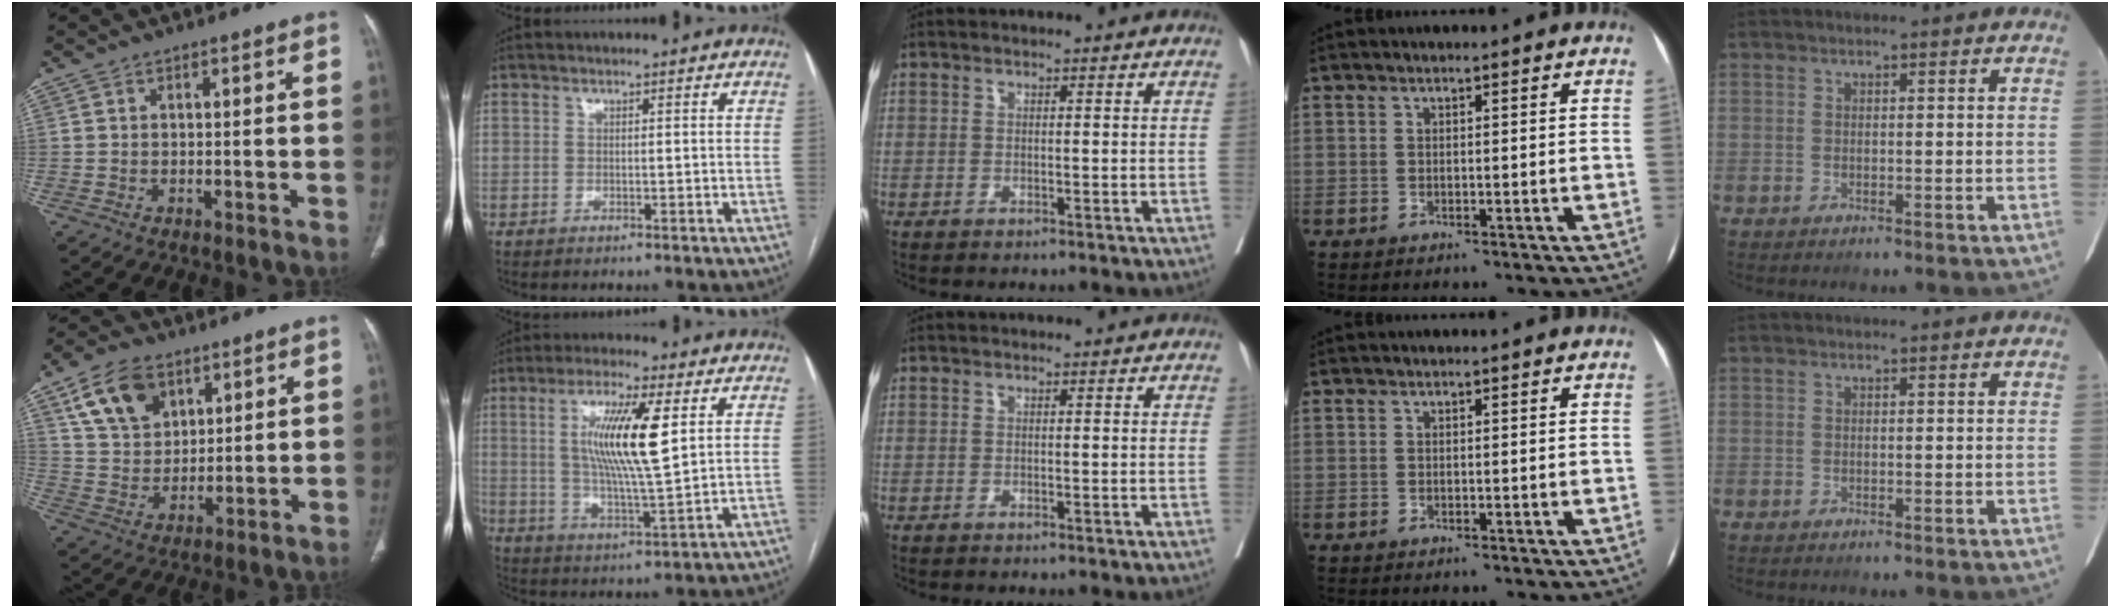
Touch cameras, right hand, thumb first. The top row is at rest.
{"thumb": {"total": 12.3, "force": [6.2, 8.3, 6.6], "torque": [-0.093, -0.019, 0.122]}, "index": {"total": 12.0, "force": [3.1, 1.0, 11.6], "torque": [-0.220, -0.003, 0.055]}}